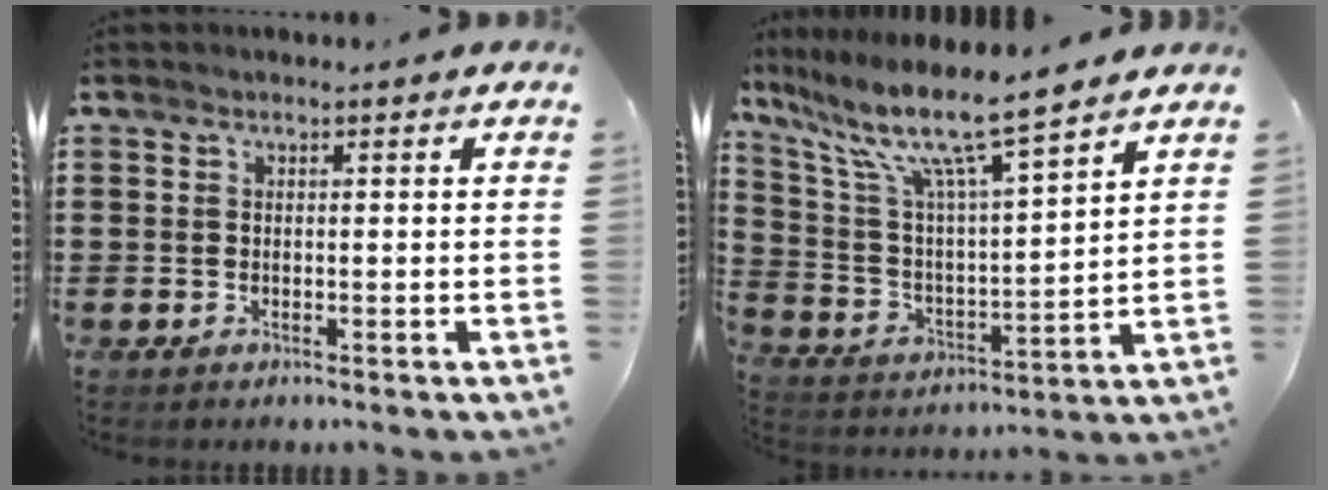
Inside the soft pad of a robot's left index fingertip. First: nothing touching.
{"total": 11.2, "force": [8.9, 0.8, 6.8], "torque": [-0.166, -0.053, 0.146]}